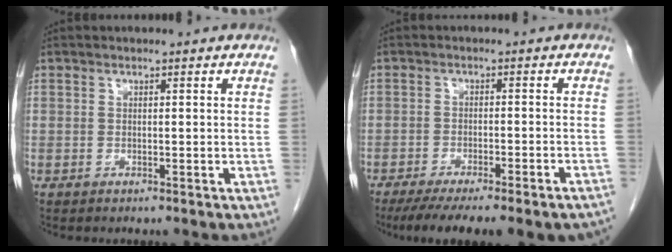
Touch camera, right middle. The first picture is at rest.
{"total": 15.7, "force": [-12.9, 2.0, 8.7], "torque": [-0.102, -0.020, -0.175]}